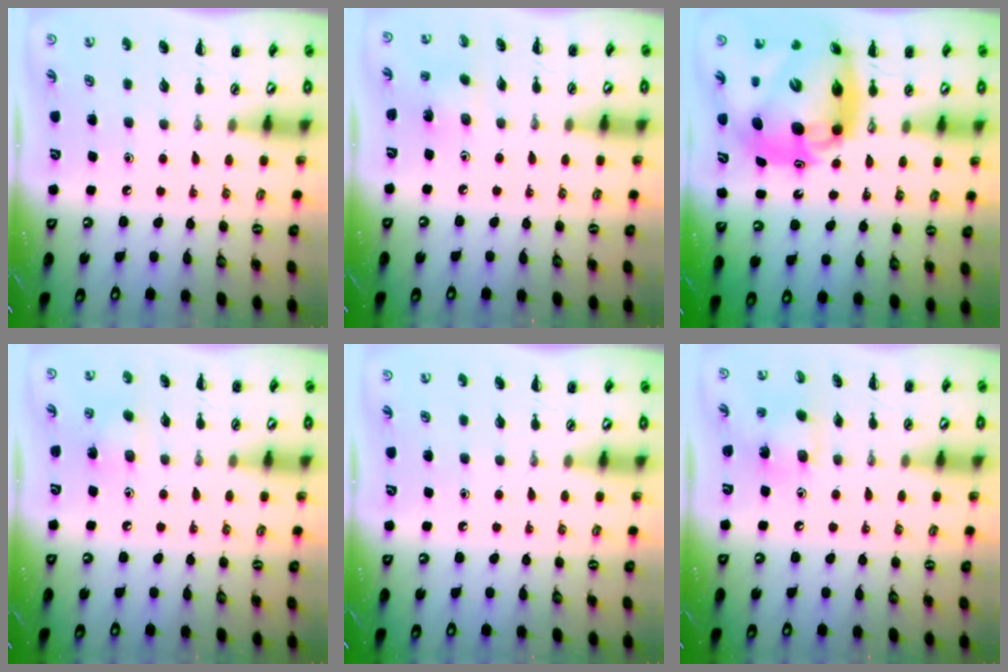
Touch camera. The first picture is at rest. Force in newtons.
{"total": 1.8, "press": 1.6, "slide": 0.7}
{"total": 17.1, "press": 16.4, "slide": 5.0}
{"total": 4.6, "press": 4.4, "slide": 1.3}
{"total": 0.0}
{"total": 5.0, "press": 4.9, "slide": 1.0}